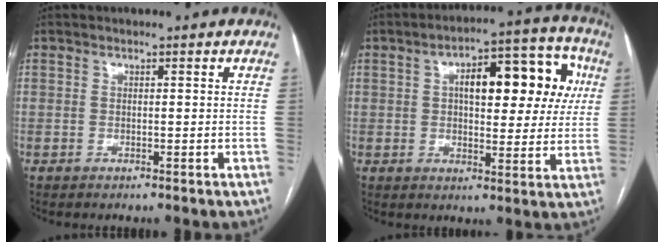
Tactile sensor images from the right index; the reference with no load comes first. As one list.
[{"total": 14.7, "force": [3.7, 6.1, 12.8], "torque": [-0.166, 0.043, 0.049]}]